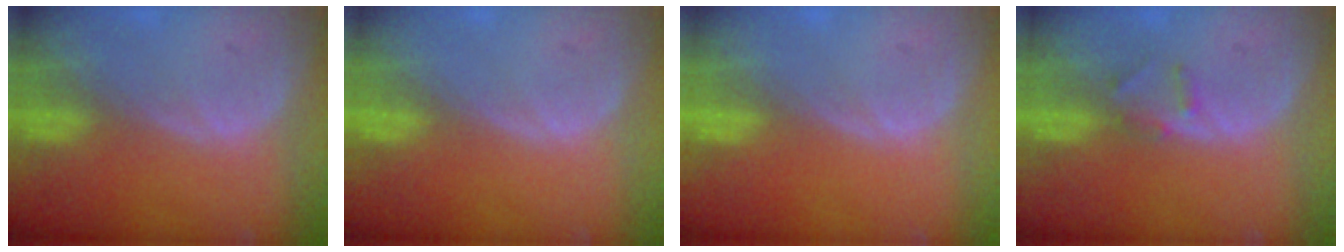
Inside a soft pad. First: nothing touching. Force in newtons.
{"total": 0.0}
{"total": 0.0}
{"total": 1.9, "press": 1.7, "slide": 0.9}